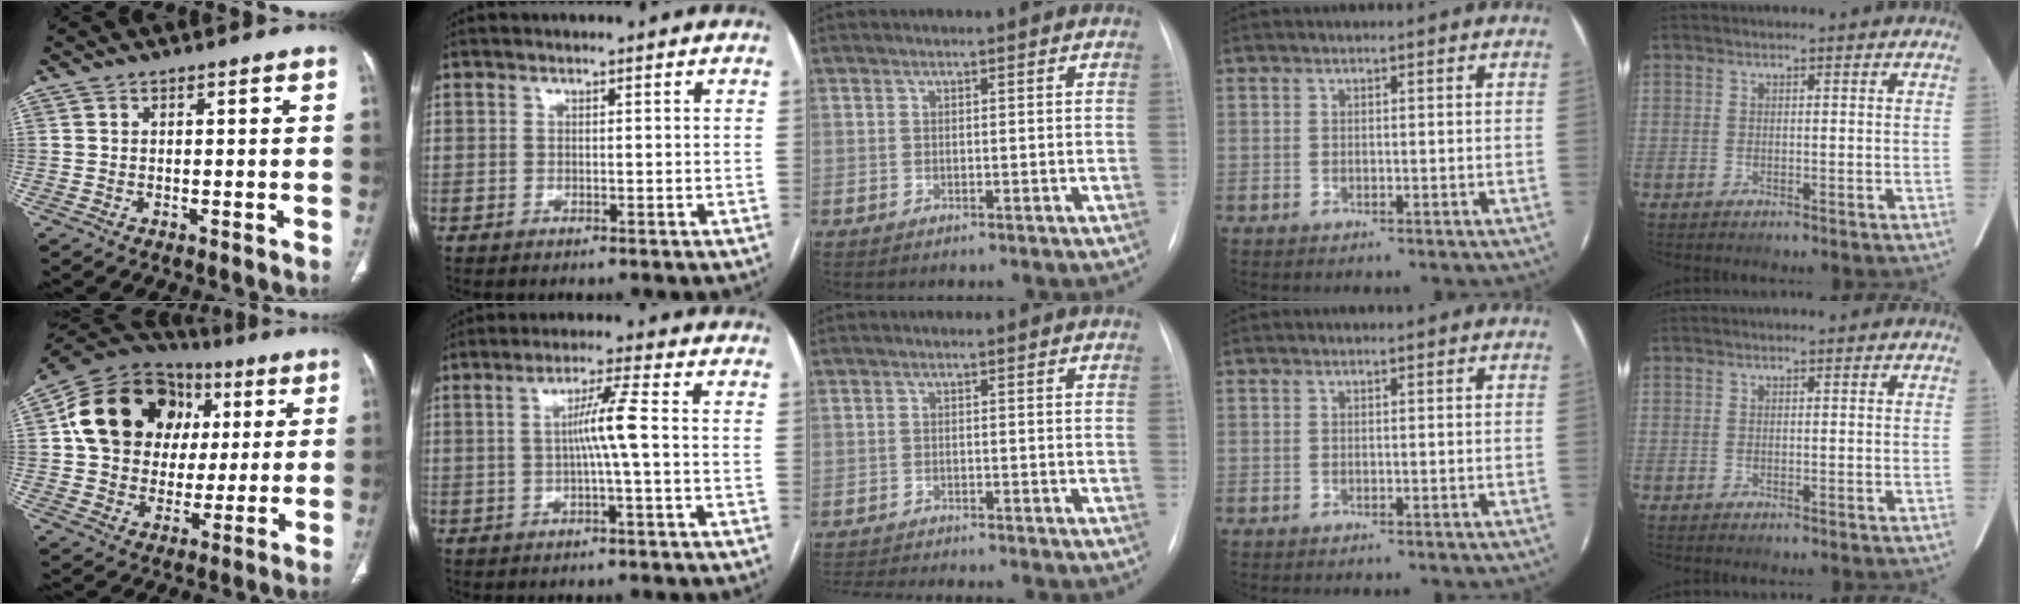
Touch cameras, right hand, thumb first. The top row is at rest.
{"thumb": {"total": 21.7, "force": [5.3, 17.5, 11.7], "torque": [-0.171, 0.030, 0.094]}, "index": {"total": 5.0, "force": [-0.2, -1.0, 4.9], "torque": [-0.087, 0.008, -0.001]}, "middle": {"total": 10.2, "force": [-9.4, 0.8, 3.8], "torque": [-0.053, -0.009, -0.134]}}